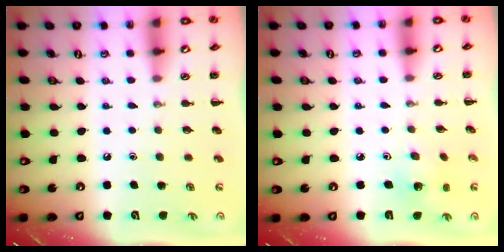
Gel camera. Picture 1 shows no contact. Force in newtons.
{"total": 1.8, "press": 1.6, "slide": 0.7}